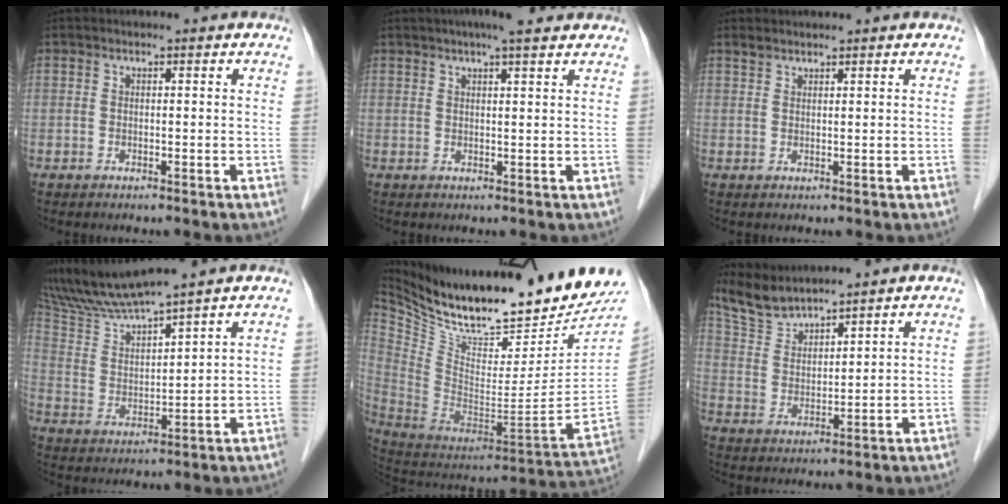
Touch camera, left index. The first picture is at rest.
{"total": 6.7, "force": [5.3, 0.7, 4.0], "torque": [-0.057, 0.027, 0.073]}
{"total": 1.2, "force": [1.2, 0.1, 0.1], "torque": [-0.007, 0.006, 0.029]}
{"total": 9.3, "force": [8.5, -1.0, 3.7], "torque": [-0.087, 0.008, 0.173]}
{"total": 26.7, "force": [22.6, 6.8, 12.4], "torque": [-0.215, -0.045, 0.344]}
{"total": 6.4, "force": [6.3, 0.3, 1.0], "torque": [-0.040, 0.011, 0.138]}